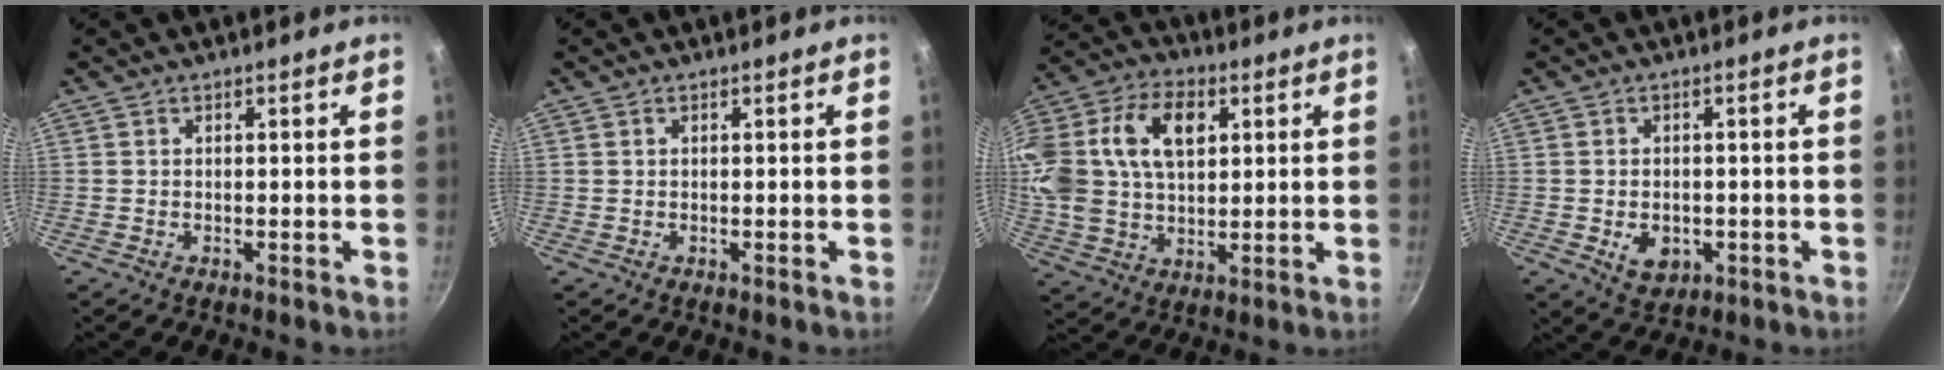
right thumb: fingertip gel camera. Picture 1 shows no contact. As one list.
[{"total": 0.0}, {"total": 25.4, "force": [7.4, 17.2, 17.2], "torque": [-0.383, 0.029, 0.127]}, {"total": 5.5, "force": [-1.4, 4.0, 3.5], "torque": [-0.039, 0.003, -0.011]}]